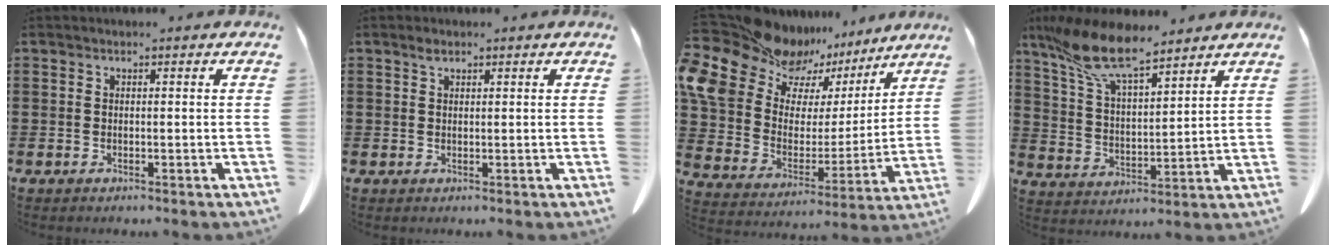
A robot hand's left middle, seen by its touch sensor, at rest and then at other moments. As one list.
[{"total": 1.2, "force": [0.8, 0.7, 0.6], "torque": [-0.014, 0.003, 0.015]}, {"total": 14.7, "force": [10.9, 8.9, 4.4], "torque": [-0.123, -0.065, 0.194]}, {"total": 11.8, "force": [9.3, 2.8, 6.8], "torque": [-0.167, -0.034, 0.166]}]